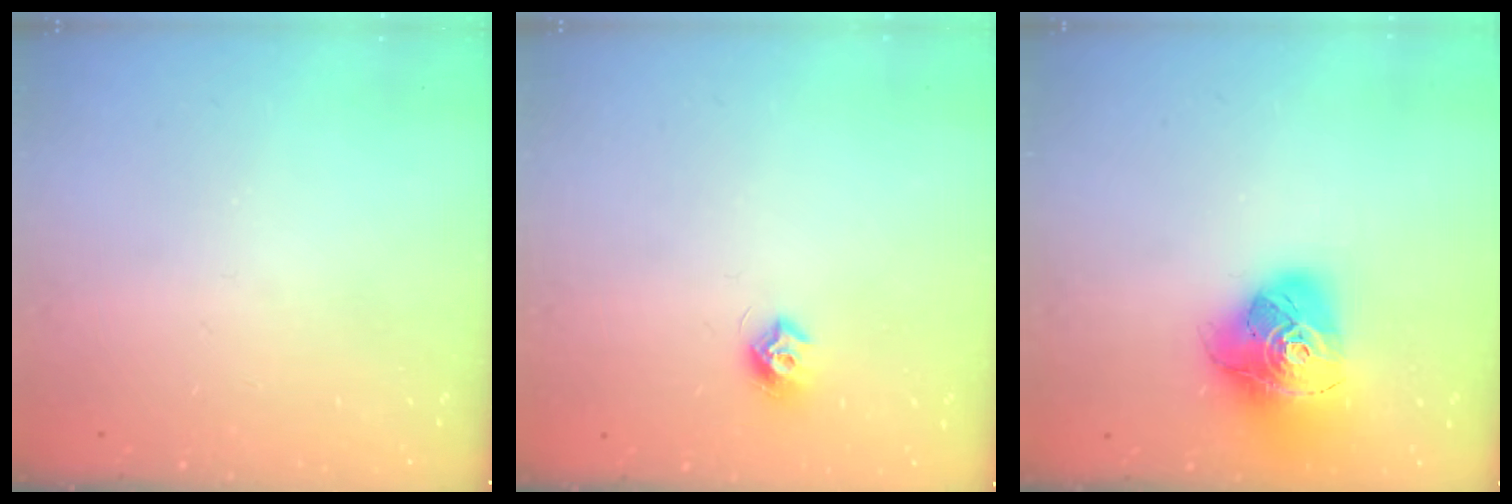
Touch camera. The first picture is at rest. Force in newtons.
{"total": 7.3, "press": 7.3, "slide": 0.6}
{"total": 18.0, "press": 17.9, "slide": 1.9}